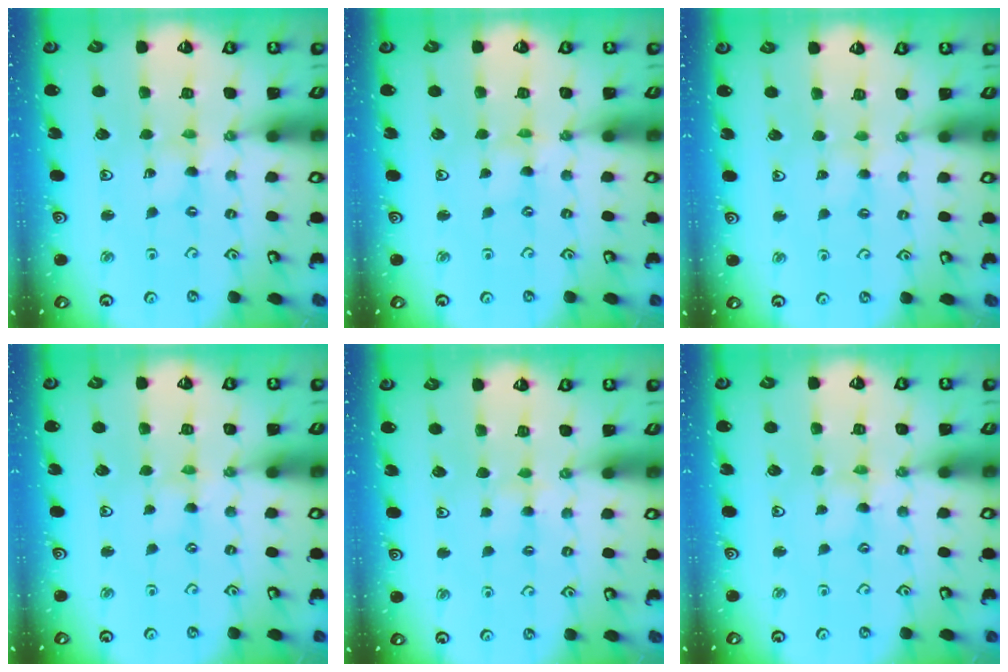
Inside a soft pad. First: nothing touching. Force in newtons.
{"total": 0.0}
{"total": 1.5, "press": 1.5, "slide": 0.3}
{"total": 1.3, "press": 1.2, "slide": 0.3}
{"total": 4.0, "press": 4.0, "slide": 0.6}
{"total": 2.7, "press": 2.7, "slide": 0.4}